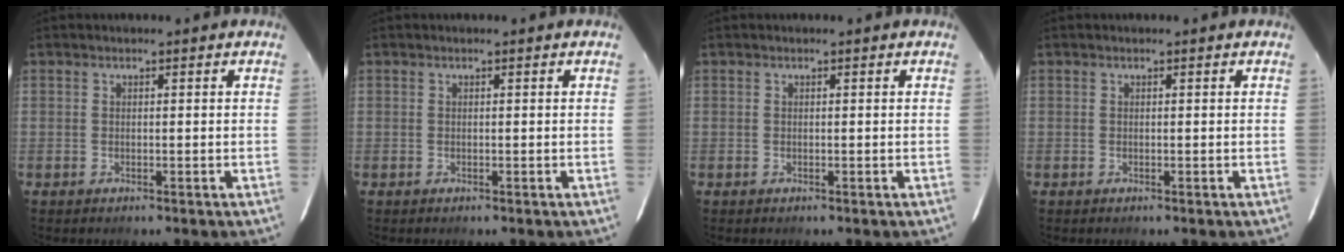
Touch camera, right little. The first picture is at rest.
{"total": 0.0}
{"total": 0.0}
{"total": 0.0}